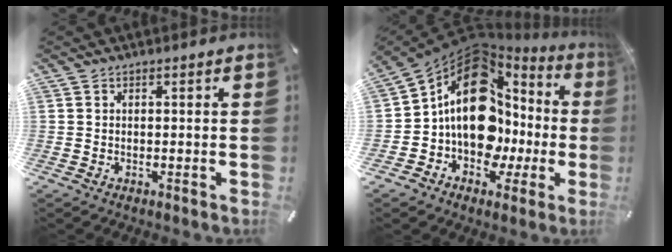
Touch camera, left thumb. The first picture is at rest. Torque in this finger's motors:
{"motor_torque": [1.52, 2.51, 2.27, -0.50, 0.78]}